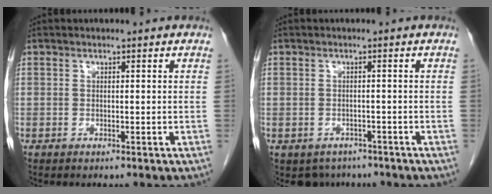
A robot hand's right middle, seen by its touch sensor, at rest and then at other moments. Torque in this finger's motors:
{"motor_torque": [0.23, -0.22, 0.00, -0.01]}